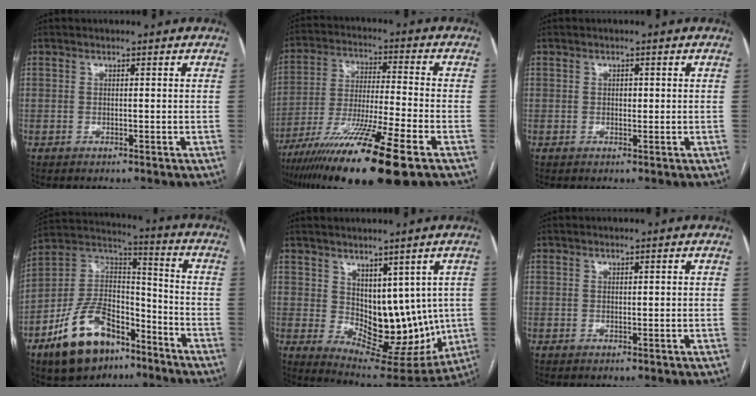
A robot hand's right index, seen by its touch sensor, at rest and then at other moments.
{"total": 19.1, "force": [-11.4, 0.7, 15.3], "torque": [-0.263, -0.050, -0.198]}
{"total": 0.8, "force": [0.1, 0.5, 0.6], "torque": [-0.010, 0.000, 0.002]}
{"total": 17.0, "force": [-10.6, 8.6, 10.1], "torque": [-0.202, 0.025, -0.183]}
{"total": 13.5, "force": [0.7, 7.9, 11.0], "torque": [-0.130, -0.003, 0.040]}
{"total": 0.9, "force": [0.2, 0.2, 0.9], "torque": [-0.016, 0.003, 0.005]}